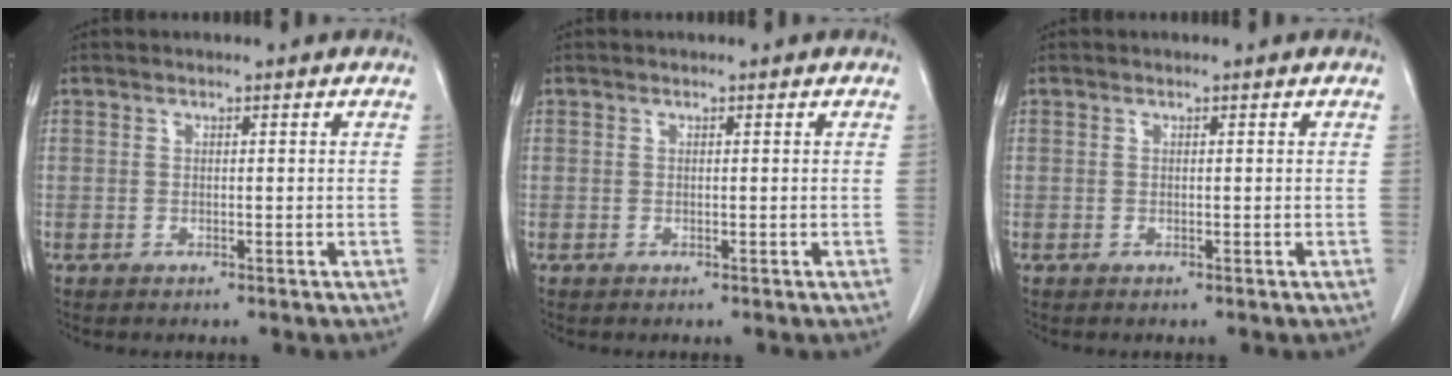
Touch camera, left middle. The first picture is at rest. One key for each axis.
{"total": 0.0}
{"total": 0.0}